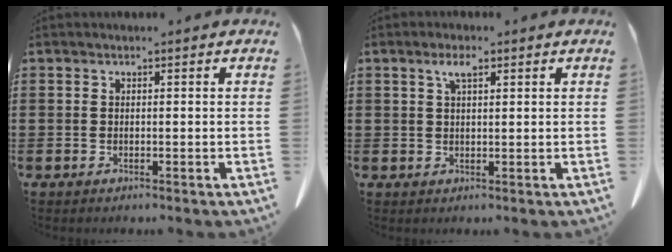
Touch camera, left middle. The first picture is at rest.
{"total": 2.7, "force": [1.5, 0.8, 2.2], "torque": [-0.048, 0.004, 0.026]}